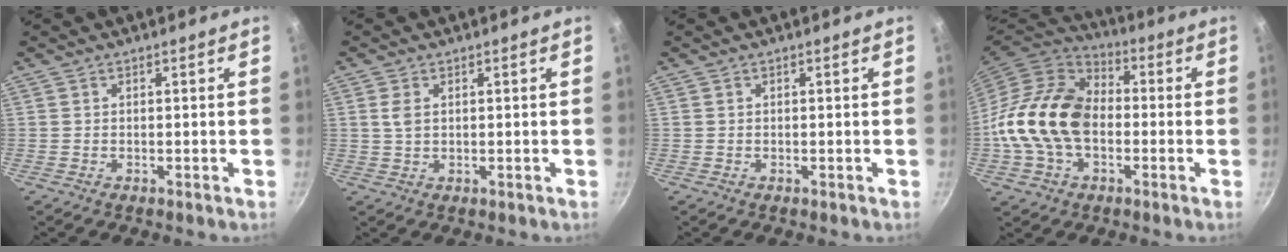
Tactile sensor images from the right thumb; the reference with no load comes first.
{"total": 3.0, "force": [0.8, 1.9, 2.1], "torque": [-0.042, -0.001, 0.016]}
{"total": 0.0}
{"total": 18.5, "force": [-2.1, 13.0, 12.9], "torque": [-0.216, 0.033, -0.051]}